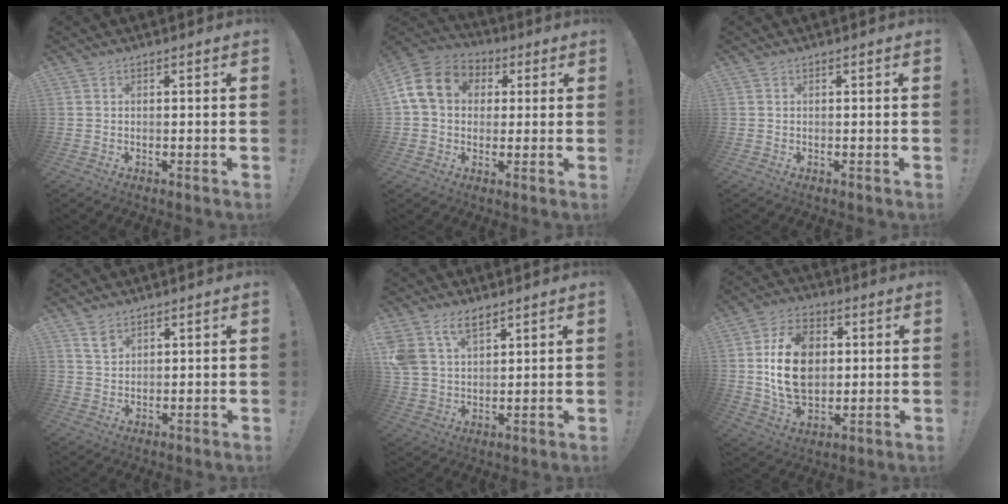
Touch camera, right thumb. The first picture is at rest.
{"total": 14.8, "force": [3.4, 11.8, 8.3], "torque": [-0.135, 0.011, 0.072]}
{"total": 0.0}
{"total": 3.9, "force": [2.9, 2.3, 1.4], "torque": [-0.011, -0.020, 0.052]}
{"total": 9.8, "force": [6.4, 5.7, 4.7], "torque": [-0.087, -0.024, 0.127]}
{"total": 18.5, "force": [1.8, 13.3, 12.7], "torque": [-0.219, 0.005, 0.036]}